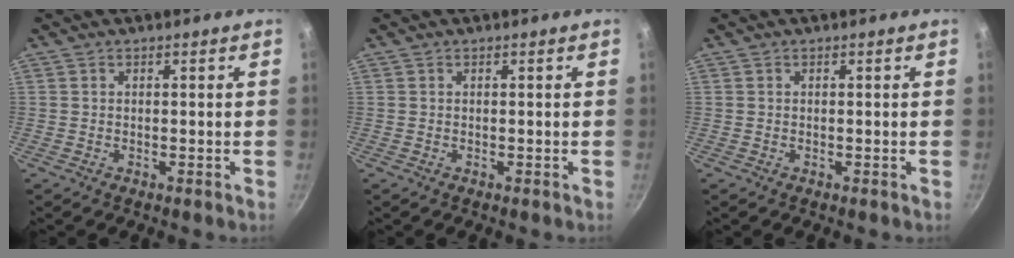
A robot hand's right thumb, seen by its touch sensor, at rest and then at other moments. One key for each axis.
{"total": 0.0}
{"total": 0.0}